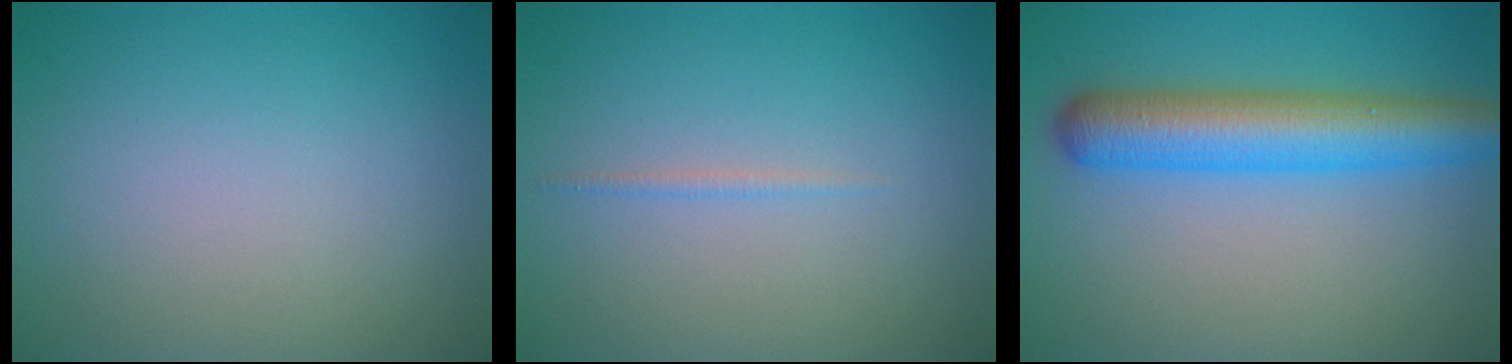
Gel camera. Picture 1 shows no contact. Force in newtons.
{"total": 0.6, "press": 0.6, "slide": 0.1}
{"total": 6.8, "press": 6.8, "slide": 0.1}